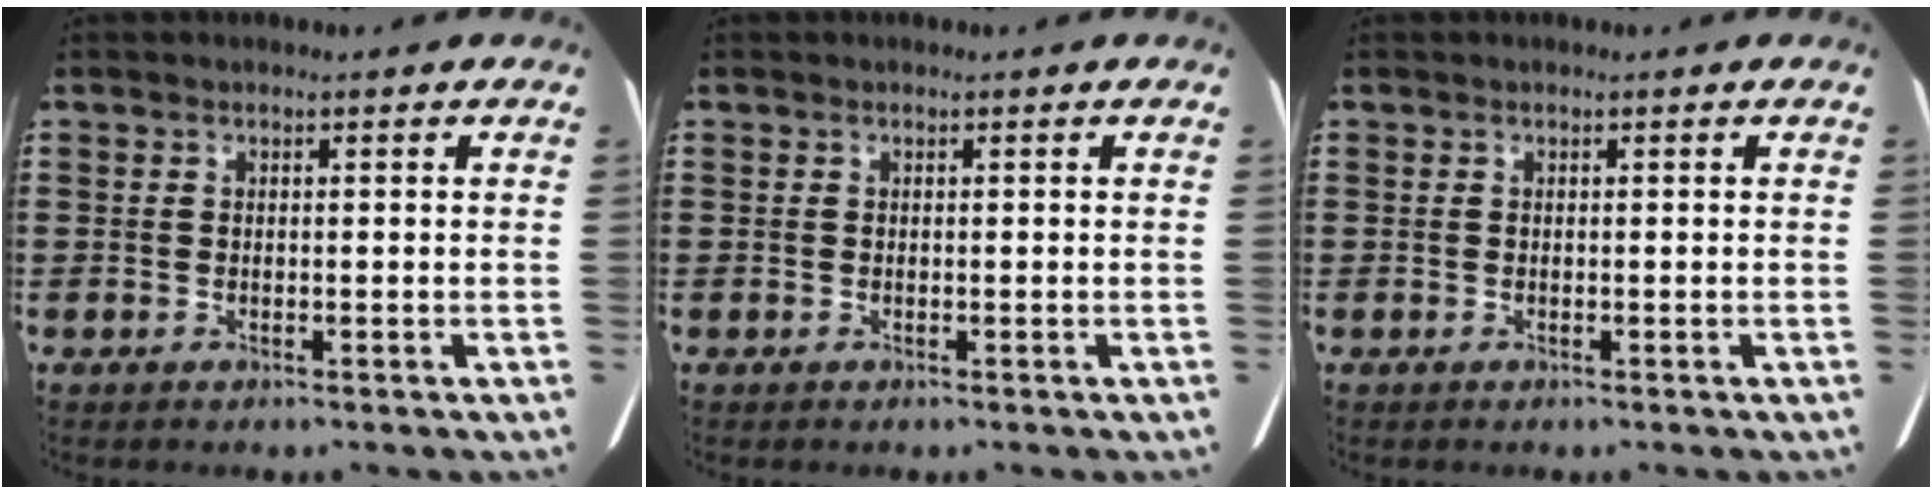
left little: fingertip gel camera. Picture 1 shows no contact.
{"total": 0.0}
{"total": 0.0}